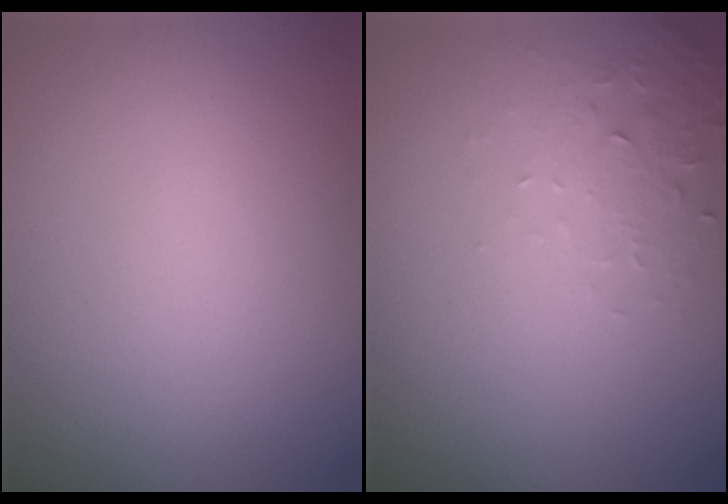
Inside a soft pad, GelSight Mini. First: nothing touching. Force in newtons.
{"total": 1.9, "press": 1.8, "slide": 0.4}